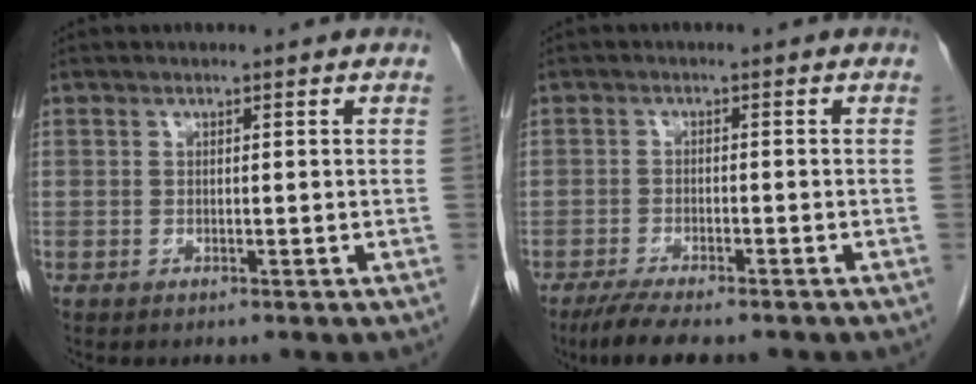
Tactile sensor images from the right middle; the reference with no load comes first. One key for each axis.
{"total": 7.0, "fx": -5.6, "fy": 1.4, "fz": 3.8, "tx": -0.062, "ty": -0.013, "tz": -0.091}